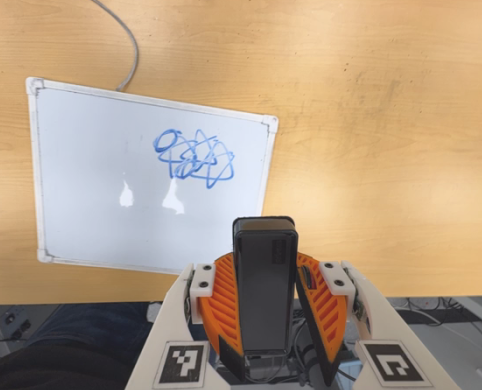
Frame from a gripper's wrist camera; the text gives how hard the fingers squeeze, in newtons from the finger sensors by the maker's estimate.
{"total": 5.7, "left": 5.6, "right": 5.9}